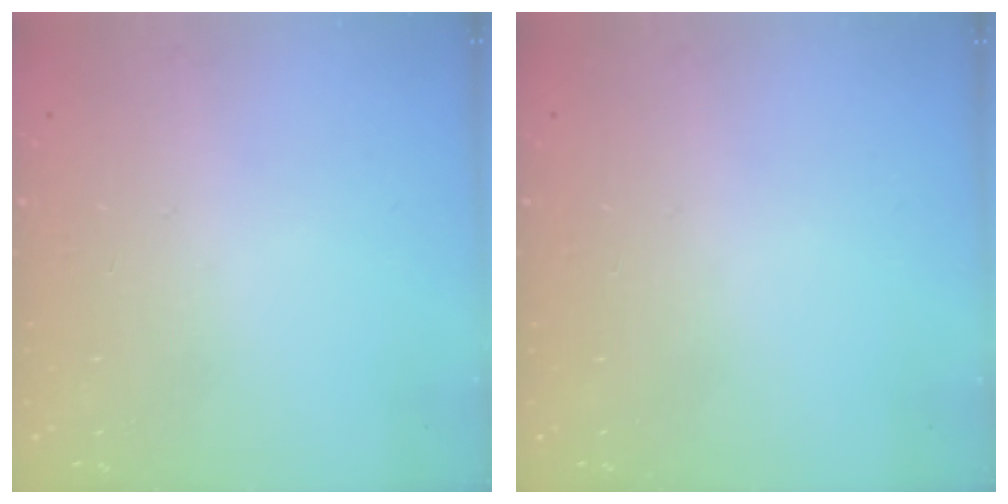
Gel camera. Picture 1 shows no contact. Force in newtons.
{"total": 0.0}